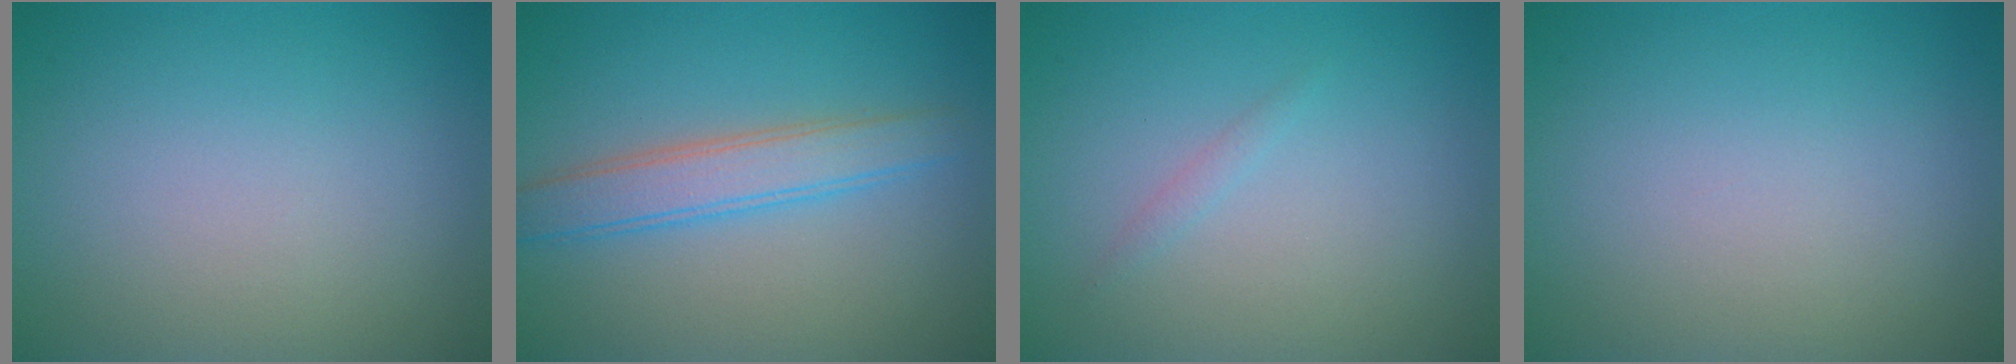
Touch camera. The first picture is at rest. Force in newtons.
{"total": 3.5, "press": 3.5, "slide": 0.1}
{"total": 0.6, "press": 0.6, "slide": 0.0}
{"total": 0.0}